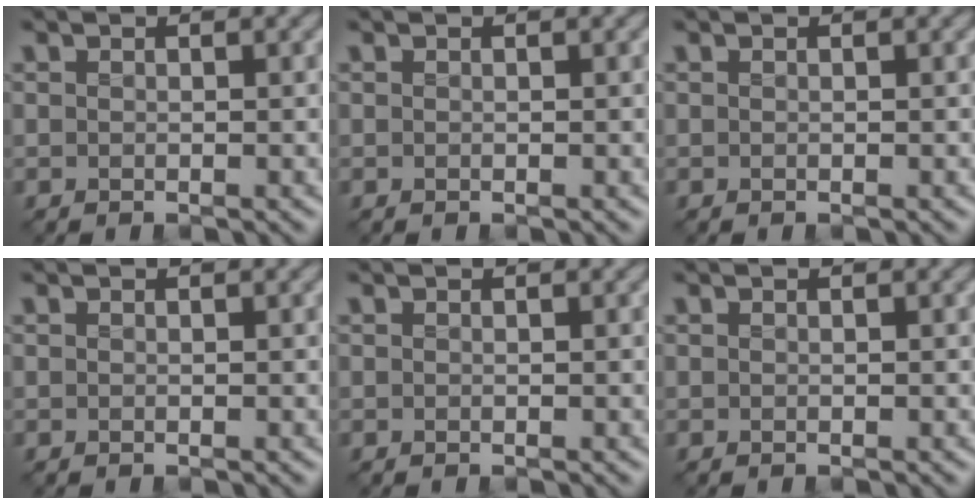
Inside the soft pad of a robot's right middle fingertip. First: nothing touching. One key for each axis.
{"total": 0.0}
{"total": 0.0}
{"total": 0.0}
{"total": 0.0}
{"total": 0.0}